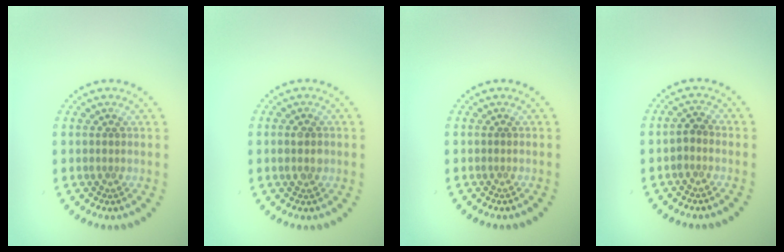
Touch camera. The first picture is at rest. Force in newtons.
{"total": 2.0, "press": 2.0, "slide": 0.1}
{"total": 0.0}
{"total": 1.1, "press": 1.0, "slide": 0.5}